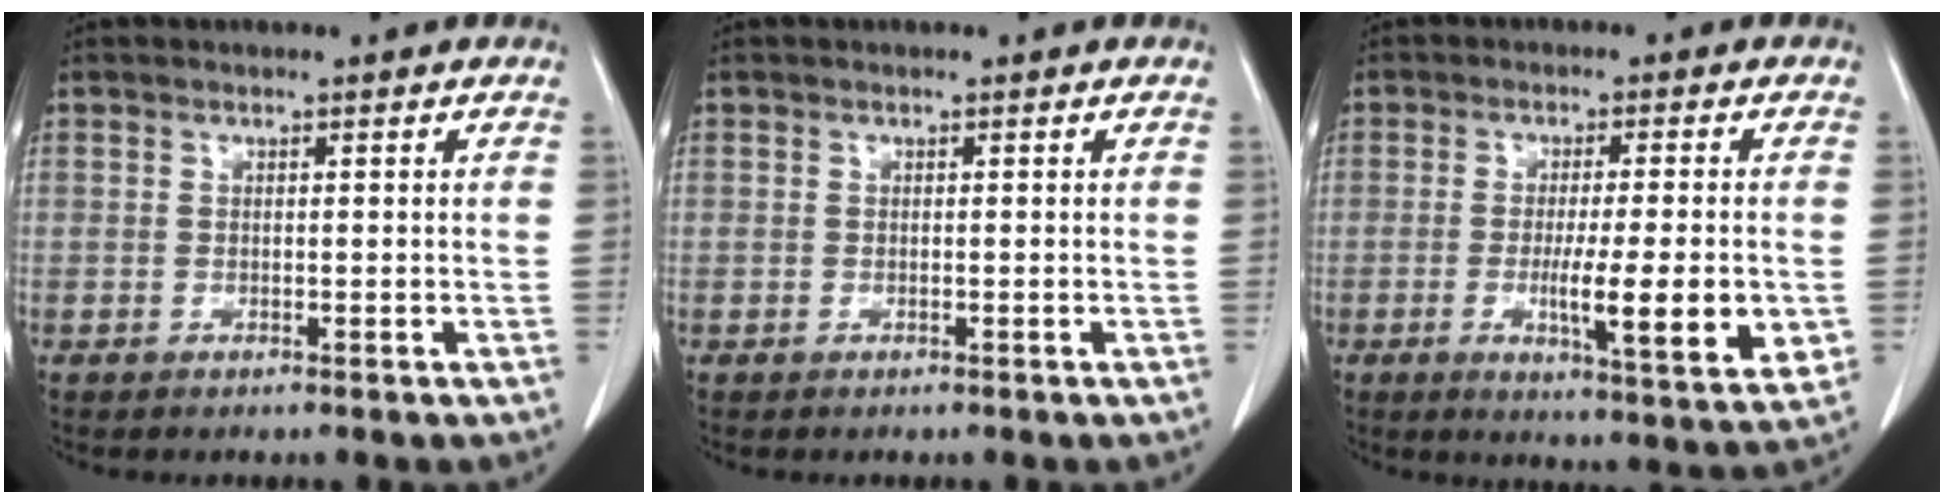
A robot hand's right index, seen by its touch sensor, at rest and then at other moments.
{"total": 0.0}
{"total": 11.1, "force": [-2.0, 1.0, 10.8], "torque": [-0.156, -0.023, -0.030]}